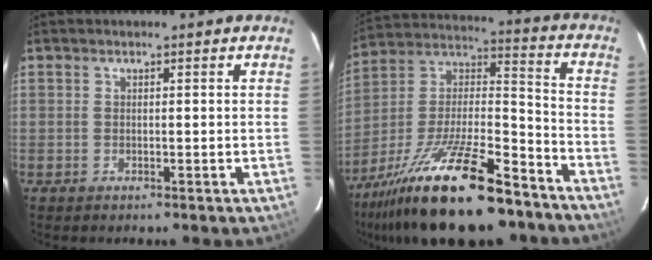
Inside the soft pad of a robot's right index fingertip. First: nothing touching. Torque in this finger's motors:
{"motor_torque": [1.13, -1.01, 1.05, 0.21]}